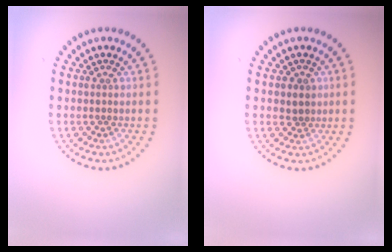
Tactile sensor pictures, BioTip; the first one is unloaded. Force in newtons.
{"total": 1.2, "press": 1.0, "slide": 0.6}